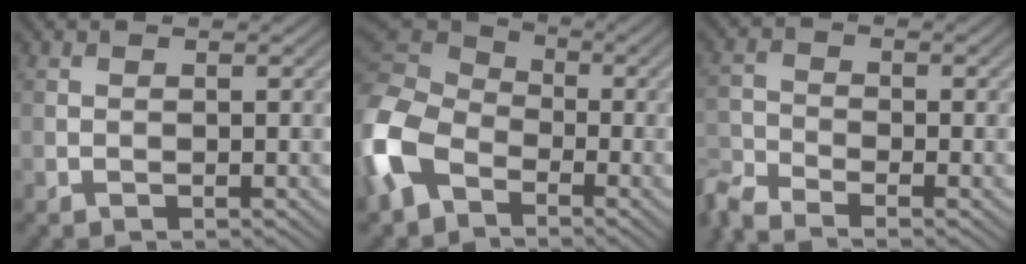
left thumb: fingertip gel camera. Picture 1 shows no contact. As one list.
[{"total": 11.2, "force": [-4.2, 7.5, 7.2], "torque": [-0.206, -0.006, -0.104]}, {"total": 5.3, "force": [-4.3, 1.6, 2.5], "torque": [-0.062, -0.018, -0.096]}]